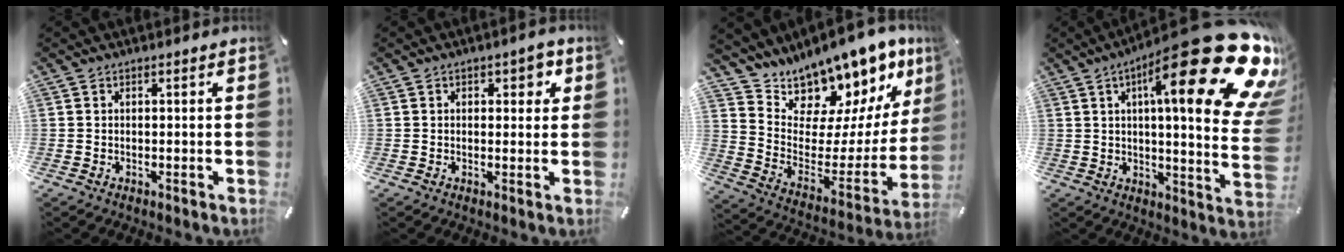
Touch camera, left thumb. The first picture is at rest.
{"total": 2.7, "force": [0.8, 1.7, 1.9], "torque": [-0.015, 0.000, 0.006]}
{"total": 12.0, "force": [11.3, 3.8, -0.9], "torque": [0.003, -0.141, 0.192]}
{"total": 32.1, "force": [15.5, 8.1, 27.0], "torque": [-0.381, -0.111, 0.248]}